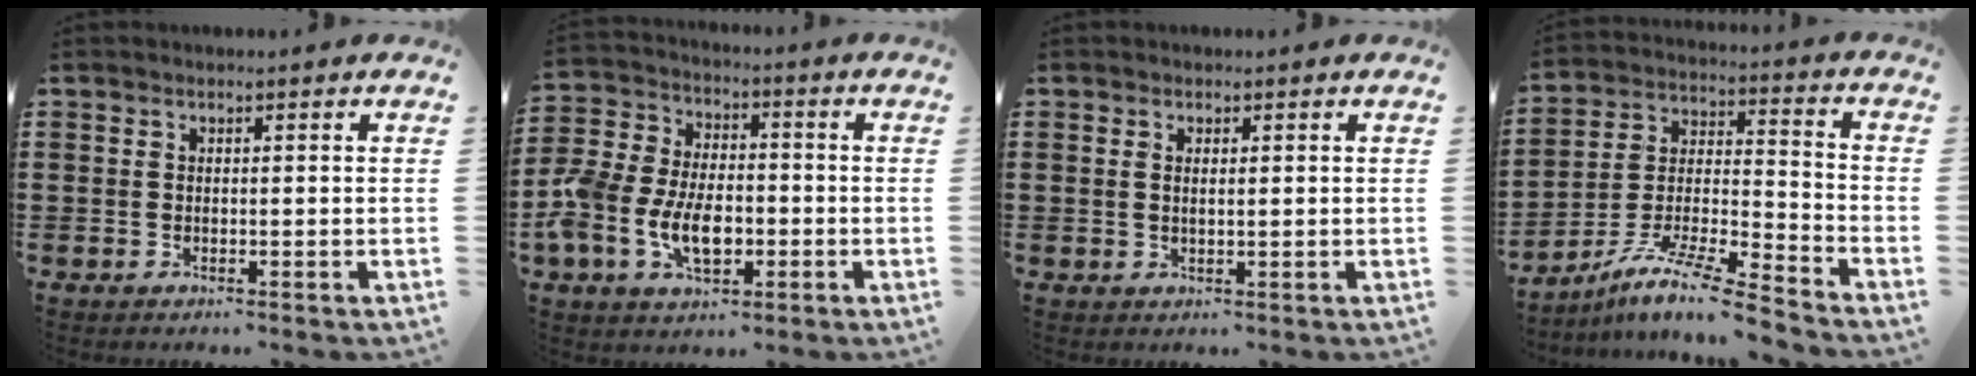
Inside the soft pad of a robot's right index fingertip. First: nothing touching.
{"total": 9.5, "force": [-3.1, 6.0, 6.7], "torque": [-0.172, -0.001, -0.064]}
{"total": 1.1, "force": [0.3, 0.4, 0.9], "torque": [-0.019, 0.003, 0.006]}
{"total": 10.5, "force": [-8.8, 0.8, 5.8], "torque": [-0.112, 0.011, -0.178]}